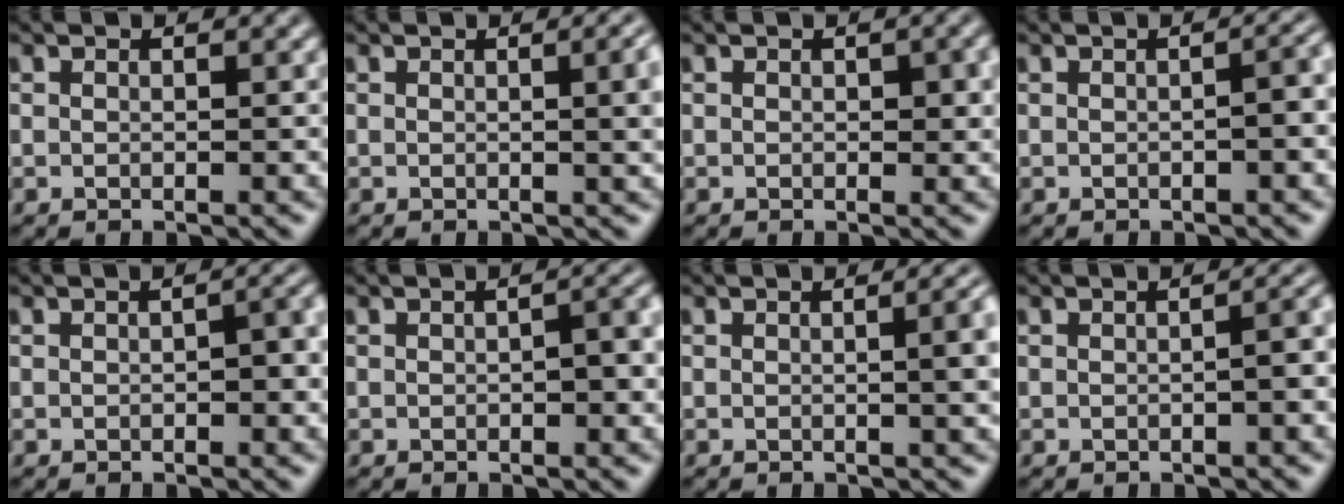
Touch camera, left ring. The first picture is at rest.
{"total": 3.6, "force": [0.3, 1.3, 3.3], "torque": [-0.029, 0.008, 0.002]}
{"total": 1.6, "force": [0.3, 0.9, 1.3], "torque": [-0.016, -0.002, 0.004]}
{"total": 2.5, "force": [-0.2, 0.9, 2.3], "torque": [-0.015, 0.010, 0.001]}
{"total": 2.7, "force": [-0.2, 1.1, 2.5], "torque": [-0.031, 0.004, 0.001]}
{"total": 3.2, "force": [-0.1, 1.2, 2.9], "torque": [-0.037, 0.004, 0.003]}
{"total": 4.3, "force": [0.2, 1.7, 3.9], "torque": [-0.028, 0.010, 0.002]}
{"total": 2.4, "force": [-0.2, 0.9, 2.2], "torque": [-0.015, 0.009, 0.001]}